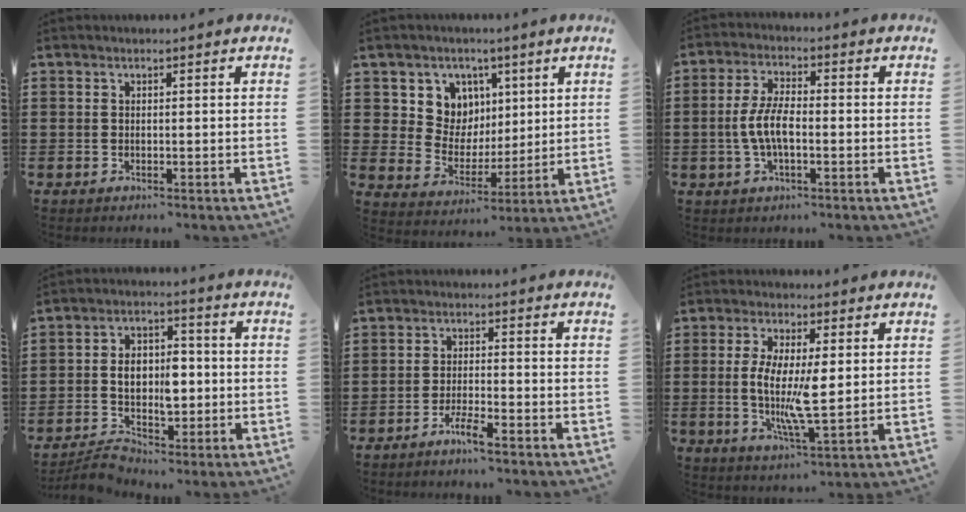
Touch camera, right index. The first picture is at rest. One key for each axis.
{"total": 7.8, "fx": 3.1, "fy": 7.1, "fz": 1.4, "tx": -0.065, "ty": -0.007, "tz": 0.059}
{"total": 6.0, "fx": -1.2, "fy": 2.4, "fz": 5.3, "tx": -0.128, "ty": -0.005, "tz": -0.031}
{"total": 8.7, "fx": -1.5, "fy": 5.8, "fz": 6.3, "tx": -0.105, "ty": 0.014, "tz": -0.028}
{"total": 3.1, "fx": -2.7, "fy": 0.0, "fz": 1.5, "tx": -0.034, "ty": 0.004, "tz": -0.053}
{"total": 8.3, "fx": 0.3, "fy": 2.4, "fz": 8.0, "tx": -0.160, "ty": -0.009, "tz": -0.001}